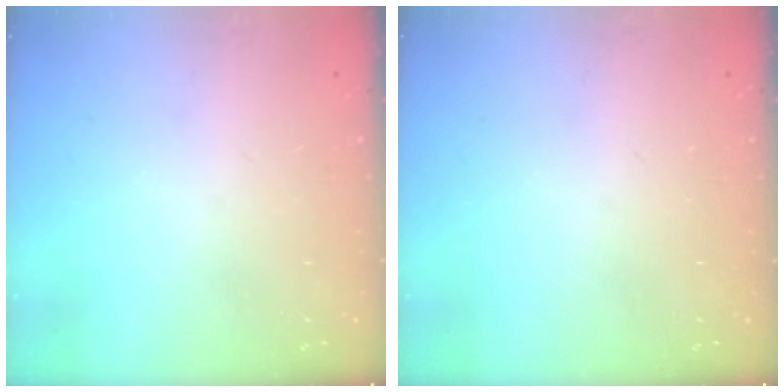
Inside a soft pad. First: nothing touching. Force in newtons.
{"total": 0.0}